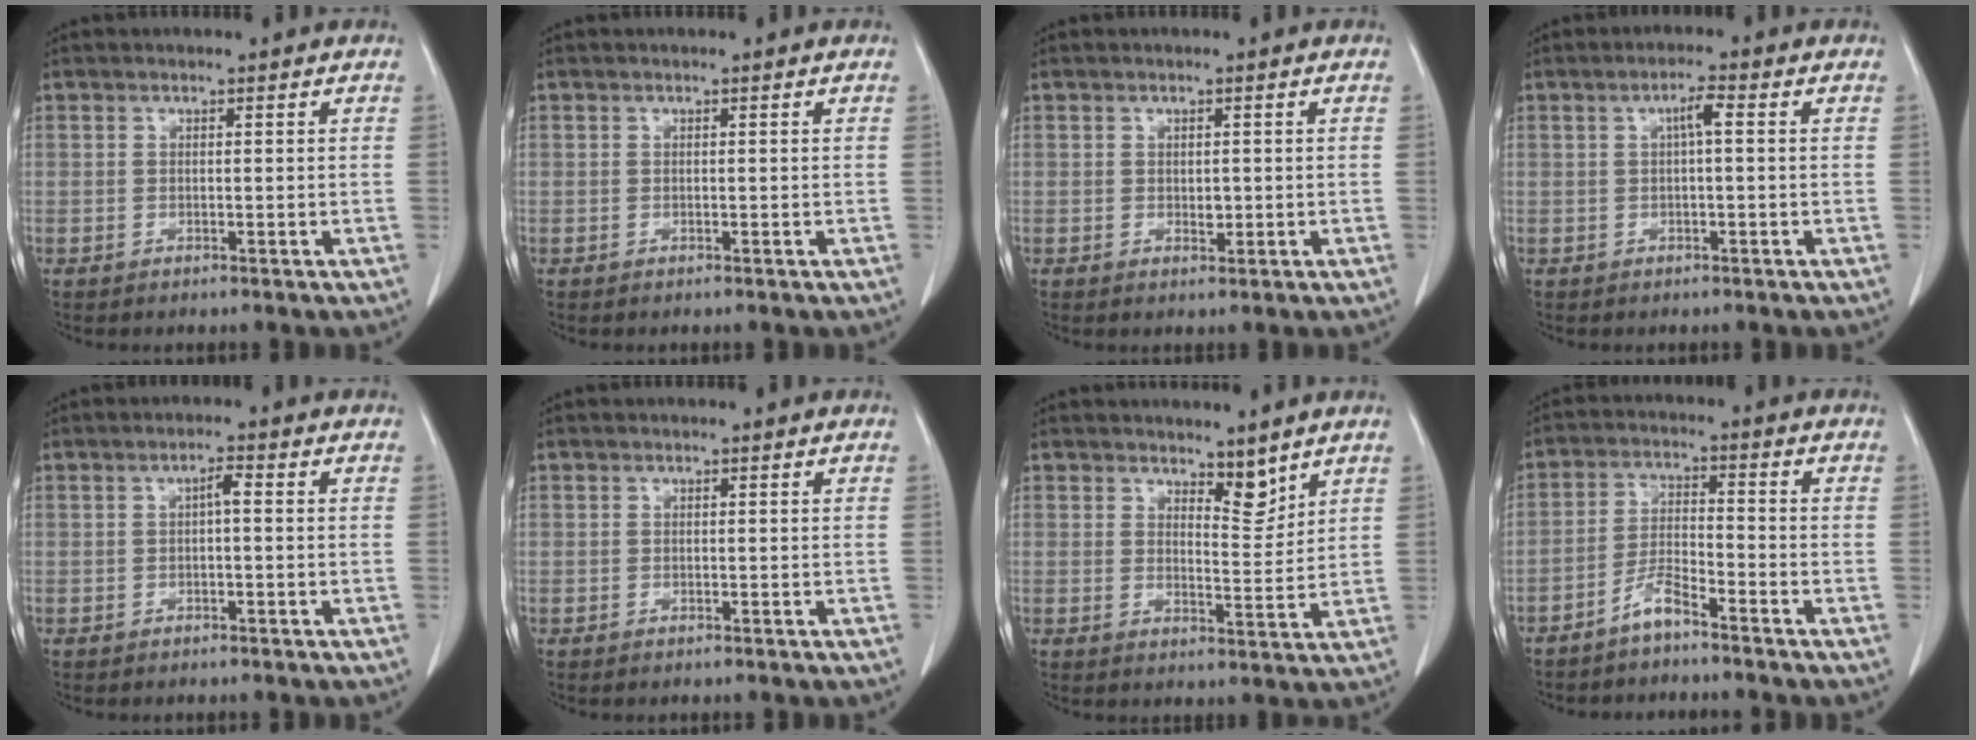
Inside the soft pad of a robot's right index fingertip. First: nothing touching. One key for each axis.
{"total": 0.0}
{"total": 1.5, "fx": 0.1, "fy": 0.9, "fz": 1.2, "tx": -0.018, "ty": -0.003, "tz": 0.004}
{"total": 2.5, "fx": 0.4, "fy": 0.3, "fz": 2.4, "tx": -0.043, "ty": 0.005, "tz": 0.007}
{"total": 1.7, "fx": 0.0, "fy": 0.3, "fz": 1.7, "tx": -0.028, "ty": 0.005, "tz": 0.000}
{"total": 0.0}
{"total": 4.0, "fx": 3.3, "fy": 1.3, "fz": 1.9, "tx": -0.025, "ty": -0.010, "tz": 0.056}
{"total": 4.1, "fx": -3.4, "fy": 0.4, "fz": 2.2, "tx": -0.046, "ty": 0.001, "tz": -0.067}